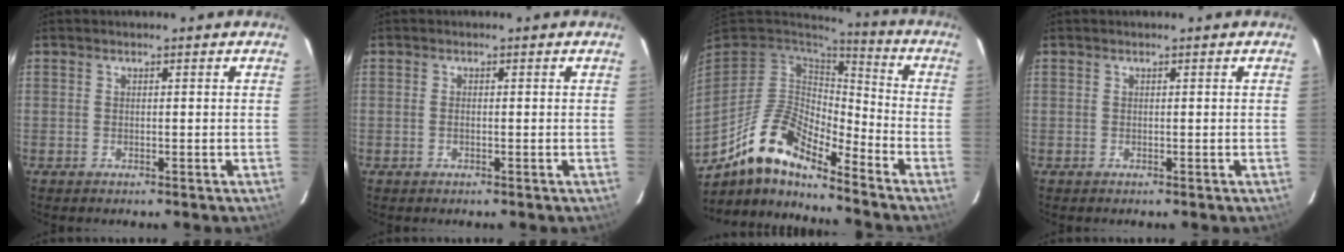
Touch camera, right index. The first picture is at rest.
{"total": 0.6, "force": [-0.2, 0.2, 0.5], "torque": [-0.010, 0.002, -0.005]}
{"total": 14.6, "force": [-10.5, 4.4, 9.1], "torque": [-0.173, -0.007, -0.207]}
{"total": 0.0}